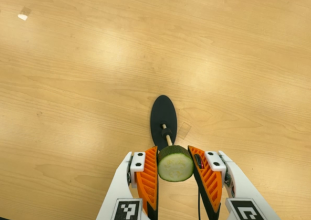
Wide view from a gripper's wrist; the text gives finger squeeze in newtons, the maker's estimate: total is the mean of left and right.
{"total": 10.4, "left": 9.3, "right": 11.5}